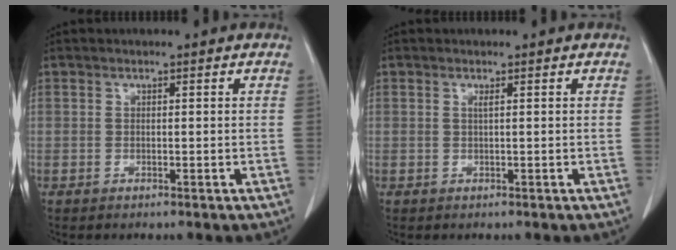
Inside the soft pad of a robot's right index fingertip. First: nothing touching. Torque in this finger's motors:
{"motor_torque": [0.07, -0.04, 0.00, 0.00]}